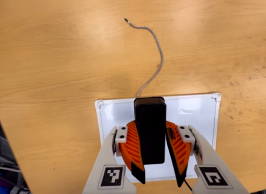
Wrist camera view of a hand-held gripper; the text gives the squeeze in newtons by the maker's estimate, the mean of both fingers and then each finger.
{"total": 11.4, "left": 10.4, "right": 12.4}